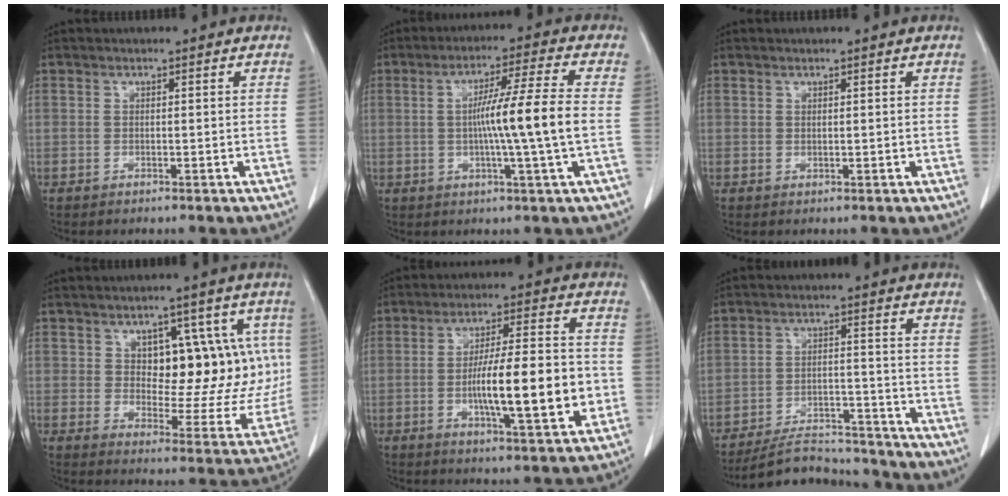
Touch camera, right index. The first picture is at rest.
{"total": 10.4, "force": [-0.5, -1.5, 10.2], "torque": [-0.176, -0.001, -0.010]}
{"total": 0.0}
{"total": 15.4, "force": [3.6, 8.4, 12.4], "torque": [-0.163, 0.013, 0.066]}
{"total": 14.5, "force": [-2.4, 2.5, 14.1], "torque": [-0.231, 0.004, -0.036]}
{"total": 9.8, "force": [-9.5, 2.2, 0.6], "torque": [-0.003, 0.019, -0.151]}